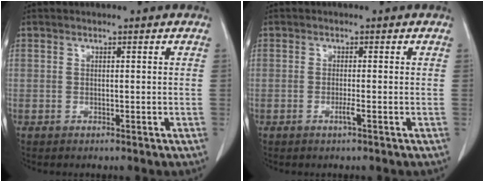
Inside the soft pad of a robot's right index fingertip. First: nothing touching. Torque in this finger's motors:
{"motor_torque": [0.19, 0.08, 0.07, 0.02]}